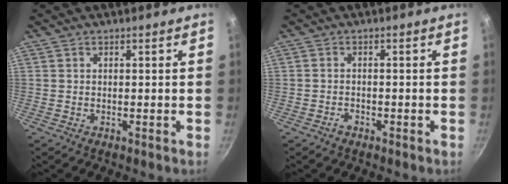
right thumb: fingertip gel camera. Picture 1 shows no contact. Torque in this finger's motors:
{"motor_torque": [0.30, -0.36, -0.13, -0.07, -0.02]}